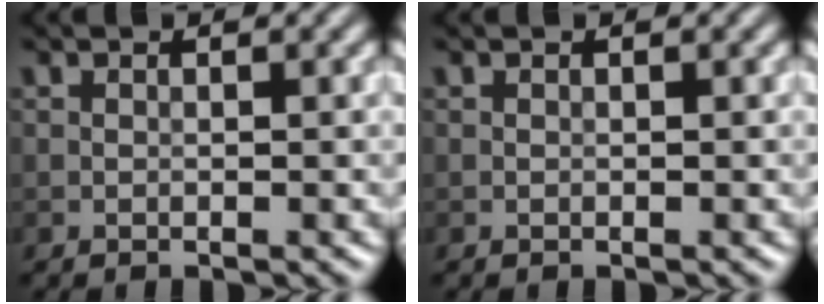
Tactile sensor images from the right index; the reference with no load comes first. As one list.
[{"total": 0.0}]